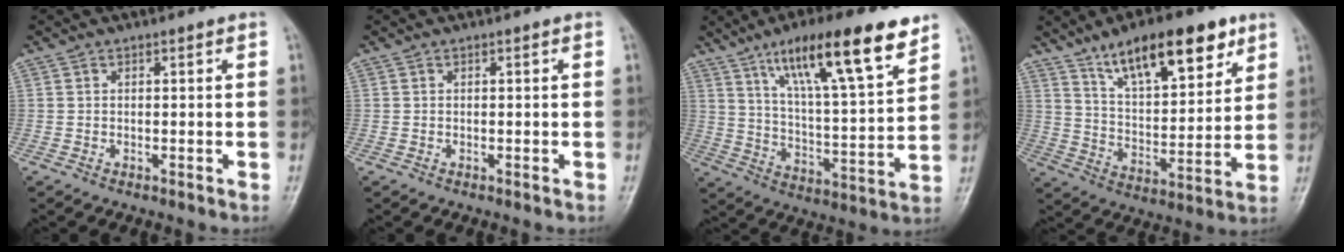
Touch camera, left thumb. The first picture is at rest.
{"total": 0.0}
{"total": 19.7, "force": [12.0, 4.3, 15.0], "torque": [-0.221, -0.044, 0.203]}
{"total": 17.8, "force": [10.9, 6.8, 12.3], "torque": [-0.157, -0.046, 0.185]}